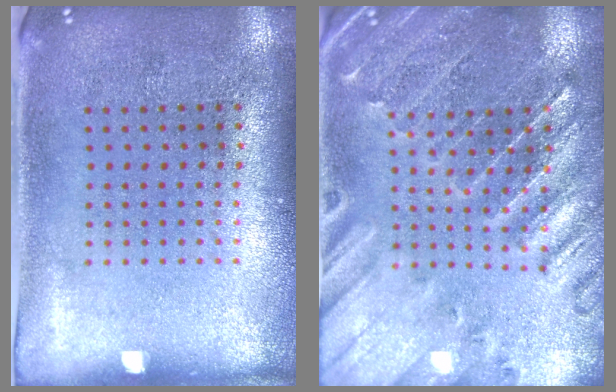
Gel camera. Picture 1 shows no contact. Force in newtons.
{"total": 1.0, "press": 0.9, "slide": 0.3}